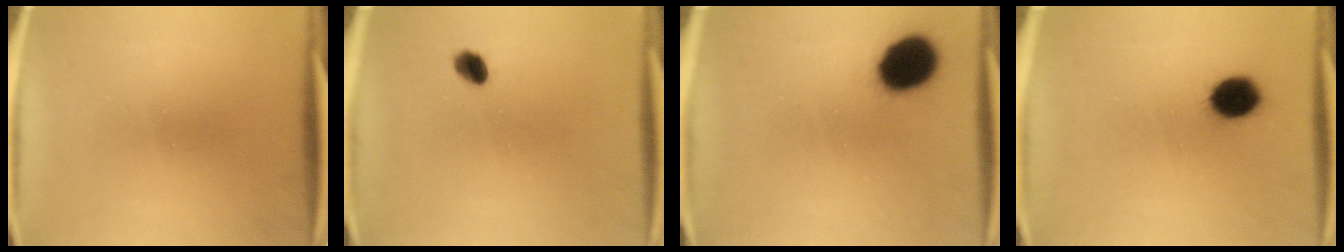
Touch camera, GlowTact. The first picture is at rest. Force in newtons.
{"total": 2.8}
{"total": 13.0}
{"total": 8.3}